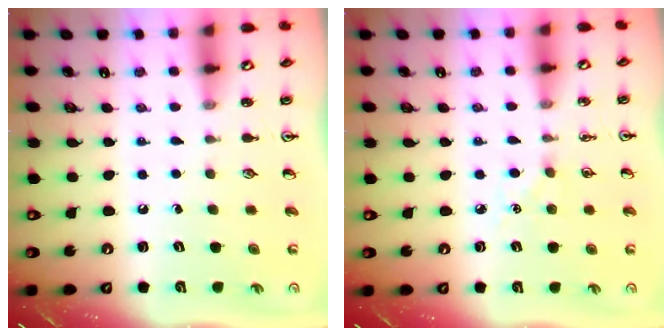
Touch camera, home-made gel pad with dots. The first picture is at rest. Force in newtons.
{"total": 5.0, "press": 4.9, "slide": 0.8}